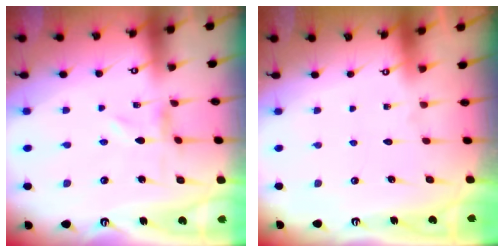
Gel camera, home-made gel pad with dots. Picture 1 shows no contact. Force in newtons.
{"total": 1.6, "press": 1.6, "slide": 0.1}